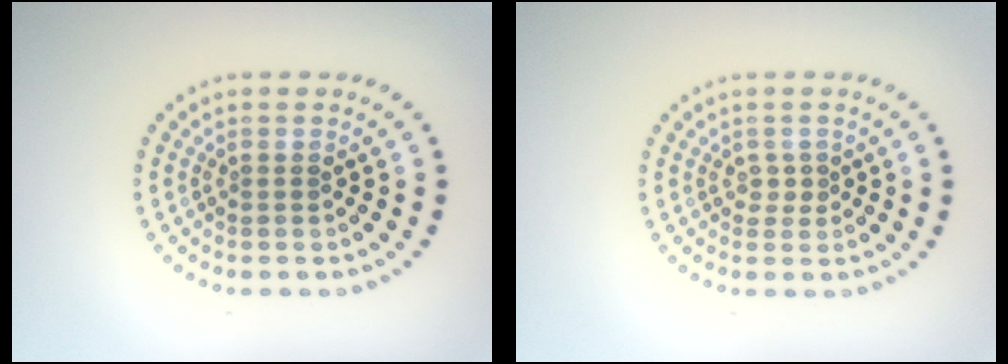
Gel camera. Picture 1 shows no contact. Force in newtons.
{"total": 1.0, "press": 0.9, "slide": 0.4}